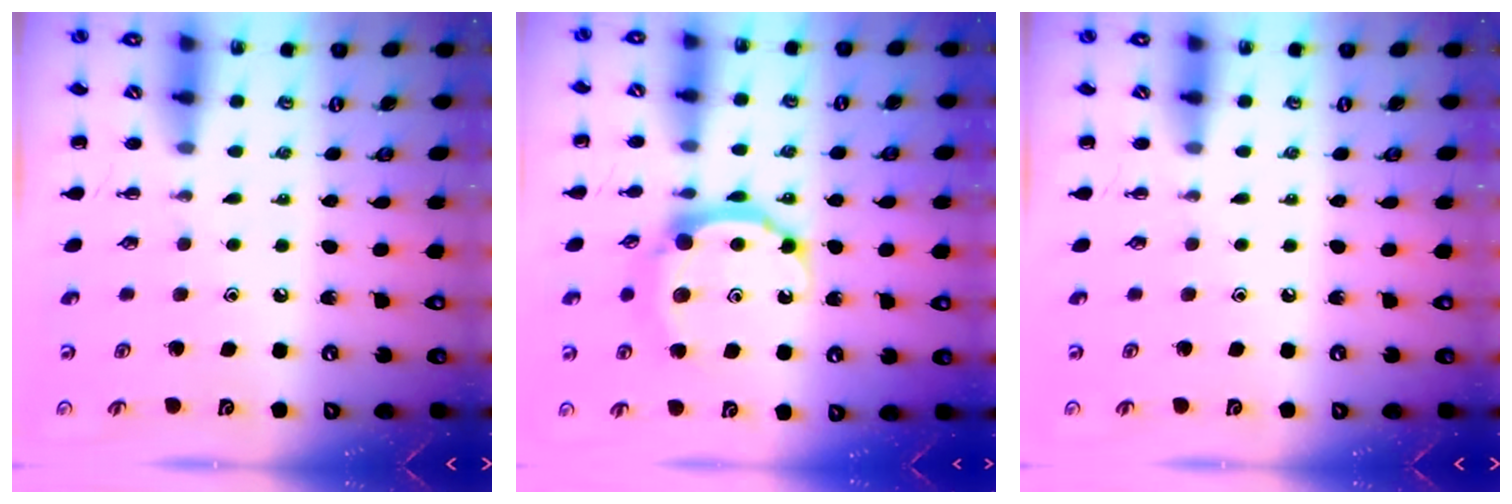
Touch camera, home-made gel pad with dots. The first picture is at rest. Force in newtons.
{"total": 11.6, "press": 11.6, "slide": 0.7}
{"total": 0.0}